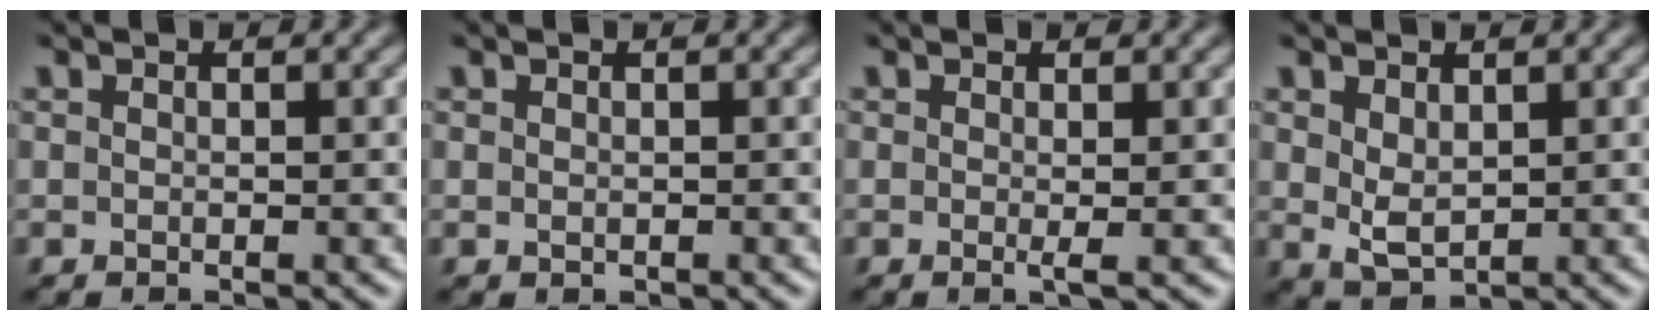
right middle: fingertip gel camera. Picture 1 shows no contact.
{"total": 0.0}
{"total": 1.0, "force": [0.0, 0.0, 1.0], "torque": [-0.017, -0.005, -0.002]}
{"total": 2.4, "force": [0.8, 1.4, 1.7], "torque": [-0.037, -0.005, 0.023]}